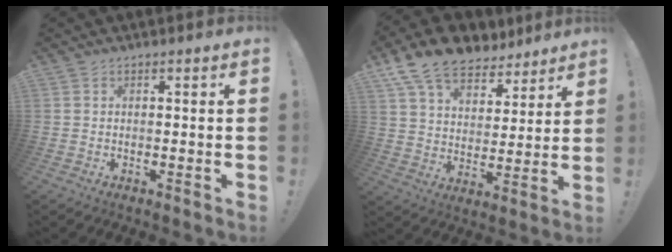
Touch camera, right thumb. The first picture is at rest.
{"total": 14.0, "force": [10.3, 7.5, 5.7], "torque": [-0.105, -0.071, 0.194]}